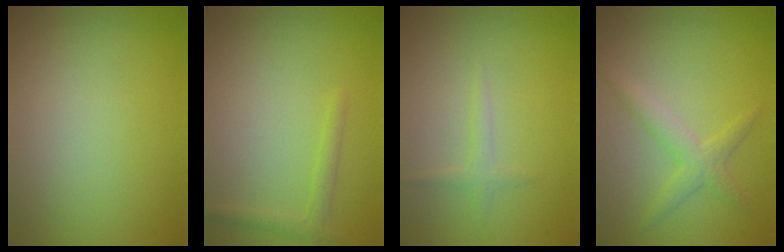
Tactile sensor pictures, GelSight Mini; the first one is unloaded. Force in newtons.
{"total": 1.2, "press": 1.2, "slide": 0.1}
{"total": 1.0, "press": 1.0, "slide": 0.1}
{"total": 1.3, "press": 1.3, "slide": 0.1}